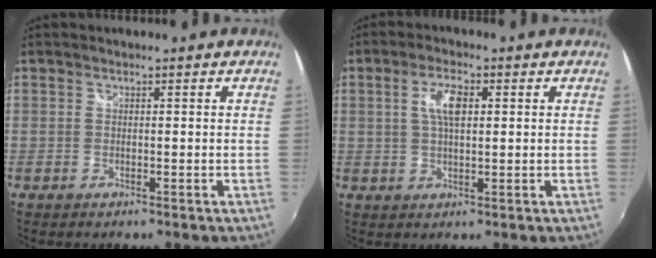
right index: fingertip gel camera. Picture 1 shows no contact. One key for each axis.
{"total": 5.2, "fx": 1.2, "fy": 2.0, "fz": 4.6, "tx": -0.088, "ty": 0.008, "tz": 0.022}